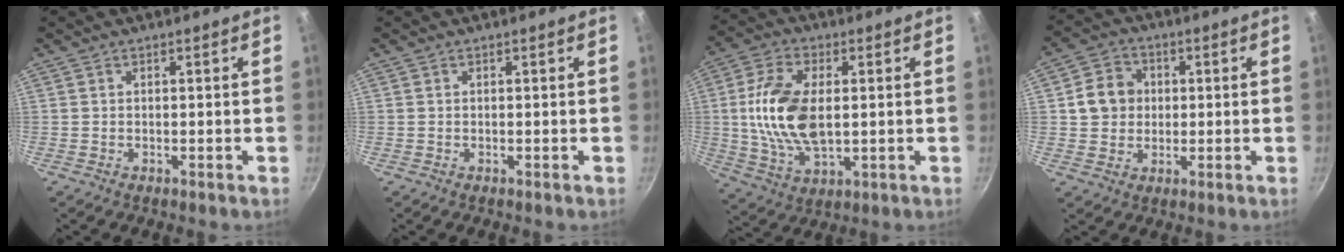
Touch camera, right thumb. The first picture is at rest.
{"total": 0.0}
{"total": 15.0, "force": [1.0, 8.4, 12.4], "torque": [-0.232, 0.004, 0.020]}
{"total": 7.6, "force": [1.0, 6.8, 3.3], "torque": [-0.027, 0.012, 0.009]}